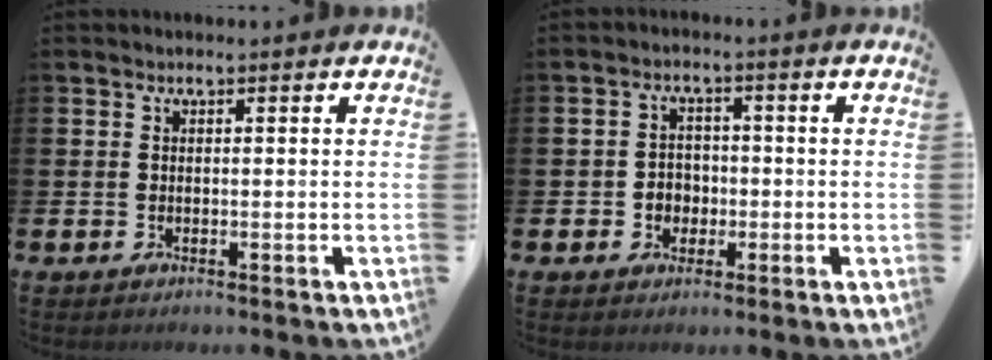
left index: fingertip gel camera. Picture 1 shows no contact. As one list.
[{"total": 2.9, "force": [-0.7, 2.6, 0.9], "torque": [-0.016, 0.003, -0.022]}]